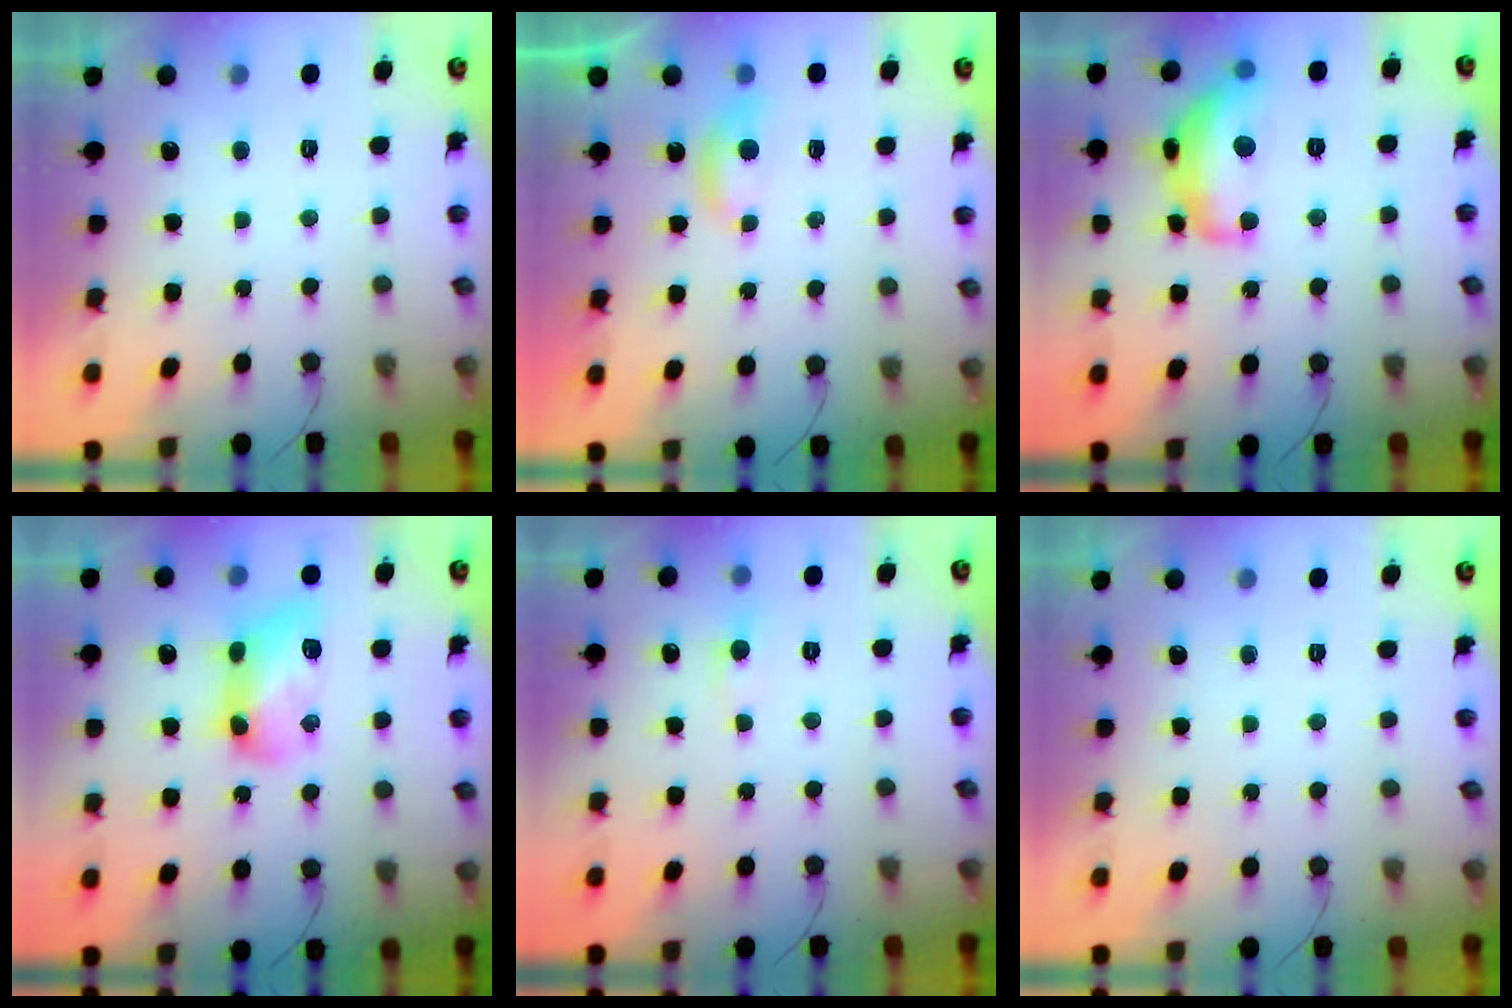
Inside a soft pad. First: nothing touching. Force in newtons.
{"total": 3.3, "press": 3.3, "slide": 0.5}
{"total": 14.0, "press": 14.0, "slide": 0.8}
{"total": 13.4, "press": 13.4, "slide": 0.7}
{"total": 4.0, "press": 4.0, "slide": 0.5}
{"total": 0.0}